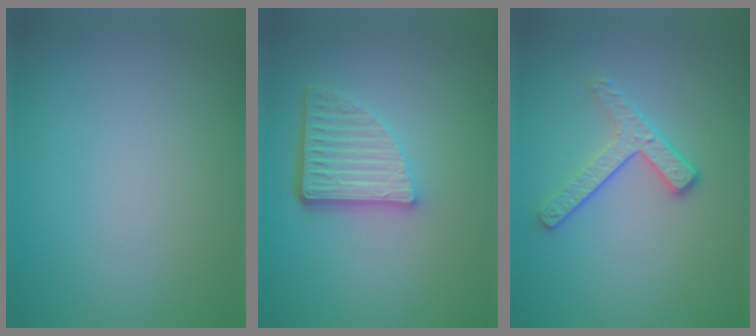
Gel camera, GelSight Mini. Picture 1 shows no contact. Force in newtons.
{"total": 5.0, "press": 3.5, "slide": 3.6}
{"total": 3.1, "press": 2.5, "slide": 1.8}